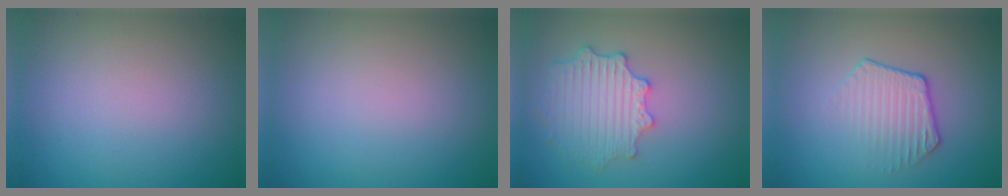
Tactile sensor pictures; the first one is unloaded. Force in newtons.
{"total": 0.0}
{"total": 4.5, "press": 4.1, "slide": 1.7}
{"total": 2.3, "press": 1.8, "slide": 1.4}